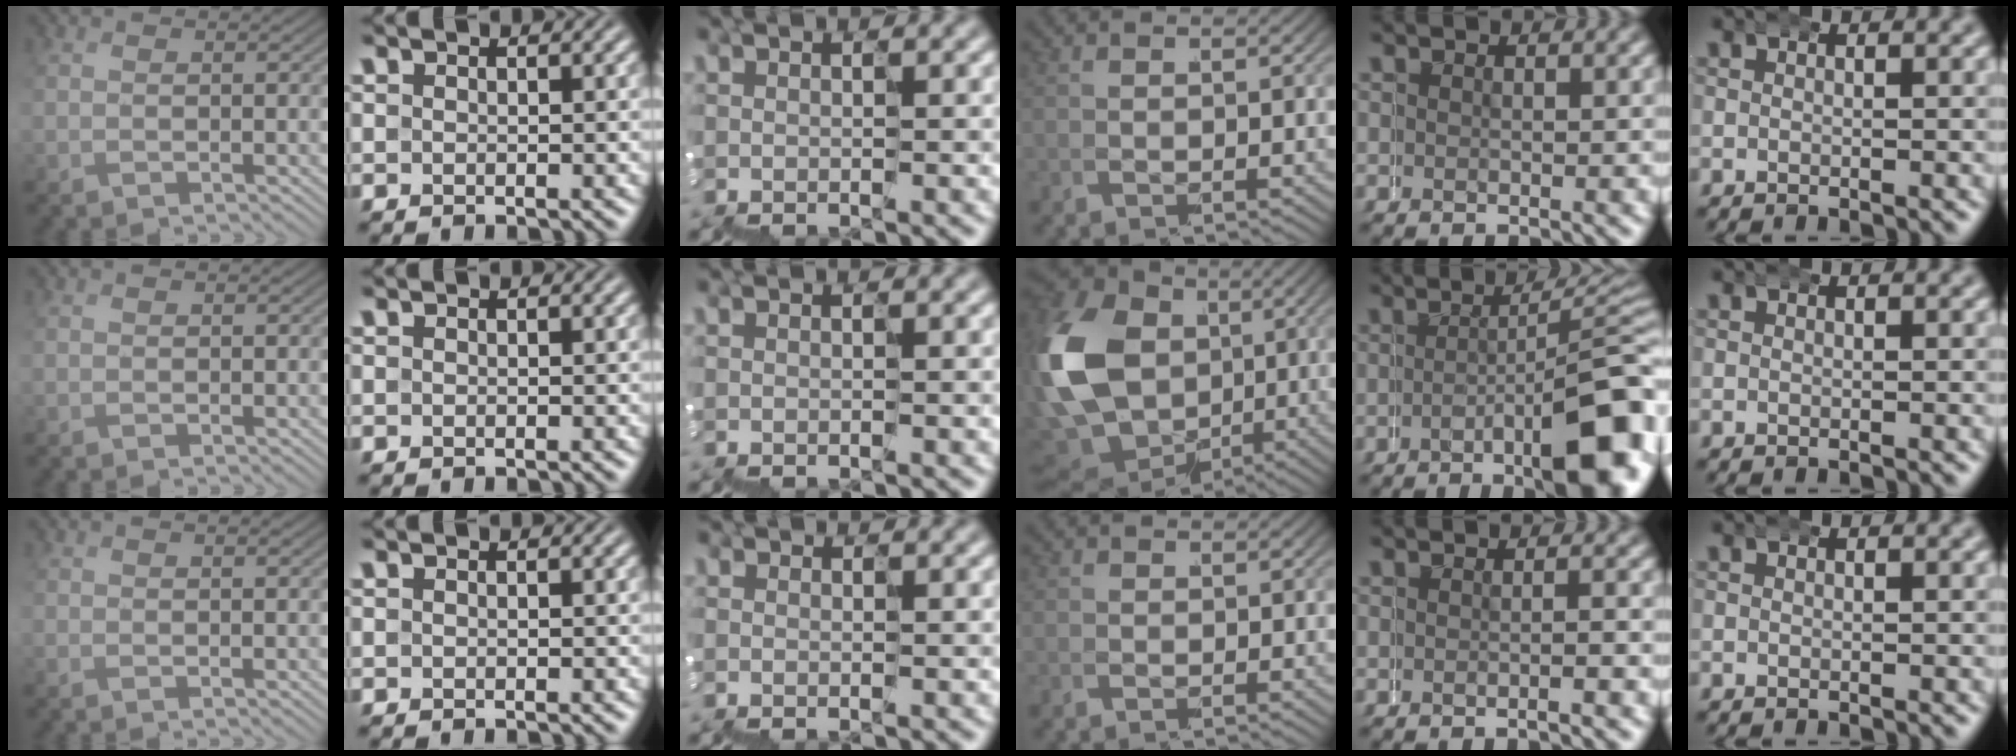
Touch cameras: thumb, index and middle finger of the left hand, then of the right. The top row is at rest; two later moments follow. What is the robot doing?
{"motion": "wrap", "object": "belt"}